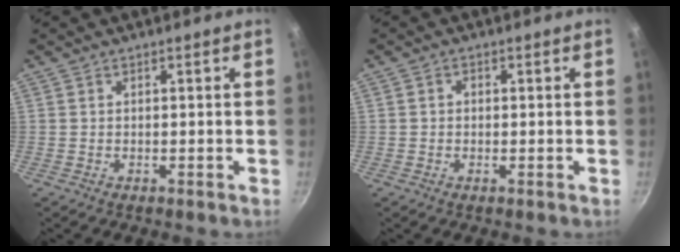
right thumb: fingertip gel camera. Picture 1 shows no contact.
{"total": 1.0, "force": [0.0, 0.8, 0.6], "torque": [-0.011, 0.004, -0.003]}